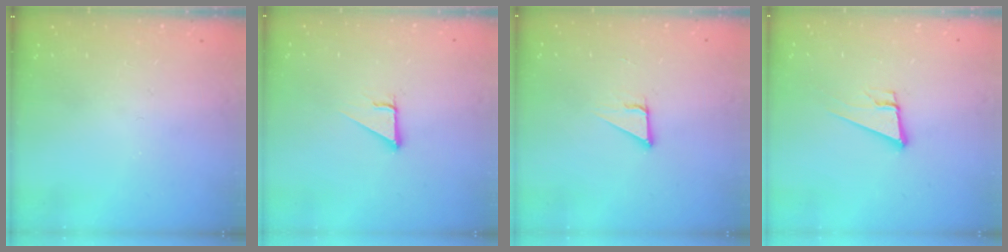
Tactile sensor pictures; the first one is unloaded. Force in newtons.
{"total": 2.9, "press": 2.9, "slide": 0.1}
{"total": 2.8, "press": 2.8, "slide": 0.2}
{"total": 9.0, "press": 8.3, "slide": 3.3}